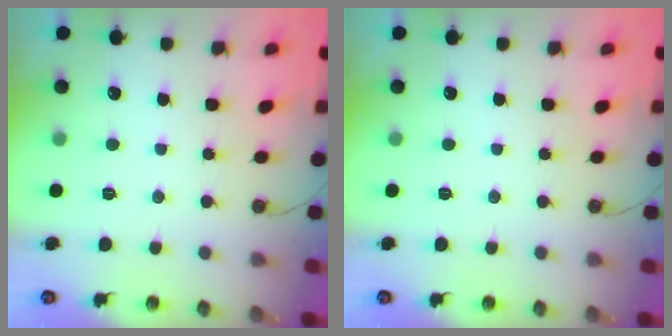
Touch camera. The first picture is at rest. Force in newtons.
{"total": 0.0}